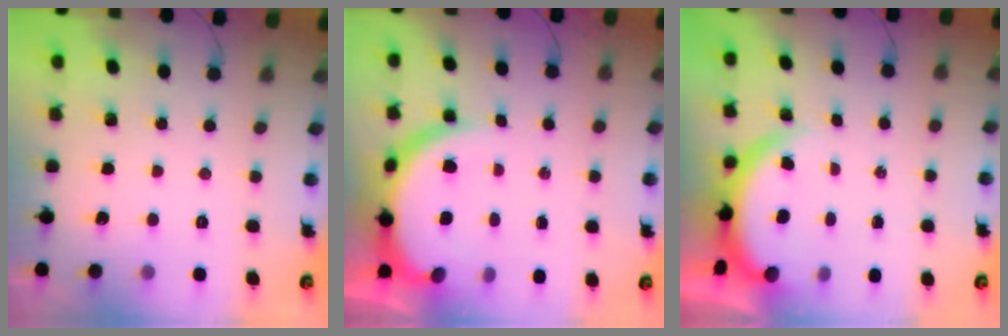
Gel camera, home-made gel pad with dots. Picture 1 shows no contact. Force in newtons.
{"total": 10.4, "press": 10.3, "slide": 1.0}
{"total": 3.8, "press": 3.8, "slide": 0.1}